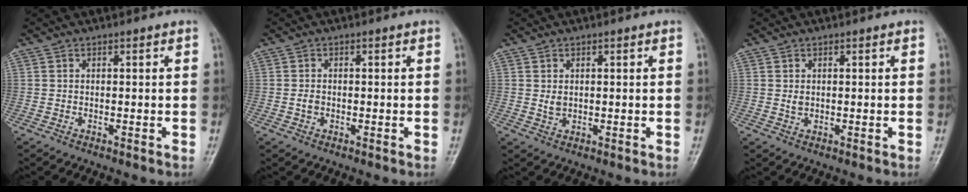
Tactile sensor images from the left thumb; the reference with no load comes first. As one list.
[{"total": 1.5, "force": [-0.2, 1.2, 0.9], "torque": [-0.013, 0.002, -0.005]}, {"total": 2.0, "force": [0.4, 1.5, 1.2], "torque": [-0.014, -0.005, 0.012]}, {"total": 1.4, "force": [0.3, 1.1, 0.8], "torque": [-0.010, -0.002, 0.007]}]